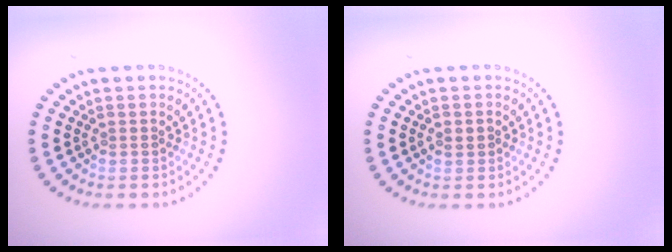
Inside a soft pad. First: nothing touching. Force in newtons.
{"total": 0.9, "press": 0.9, "slide": 0.1}